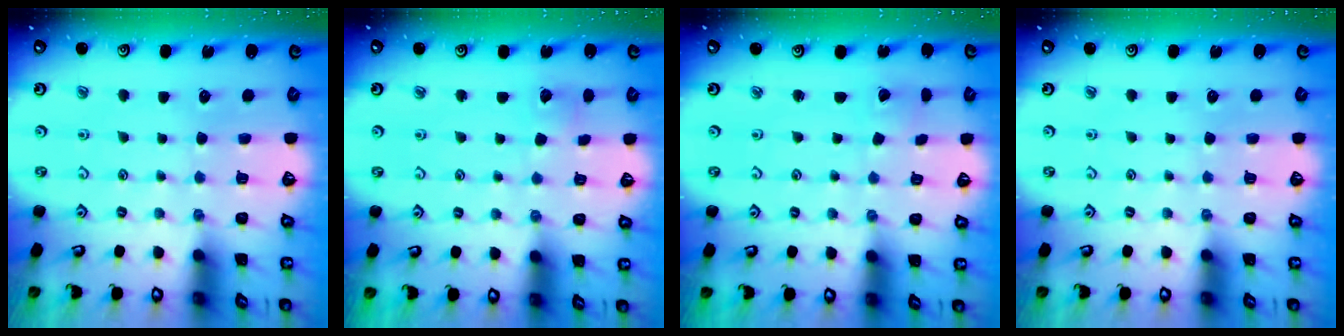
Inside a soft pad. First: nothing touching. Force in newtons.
{"total": 3.4, "press": 3.3, "slide": 0.4}
{"total": 1.5, "press": 1.5, "slide": 0.2}
{"total": 0.0}